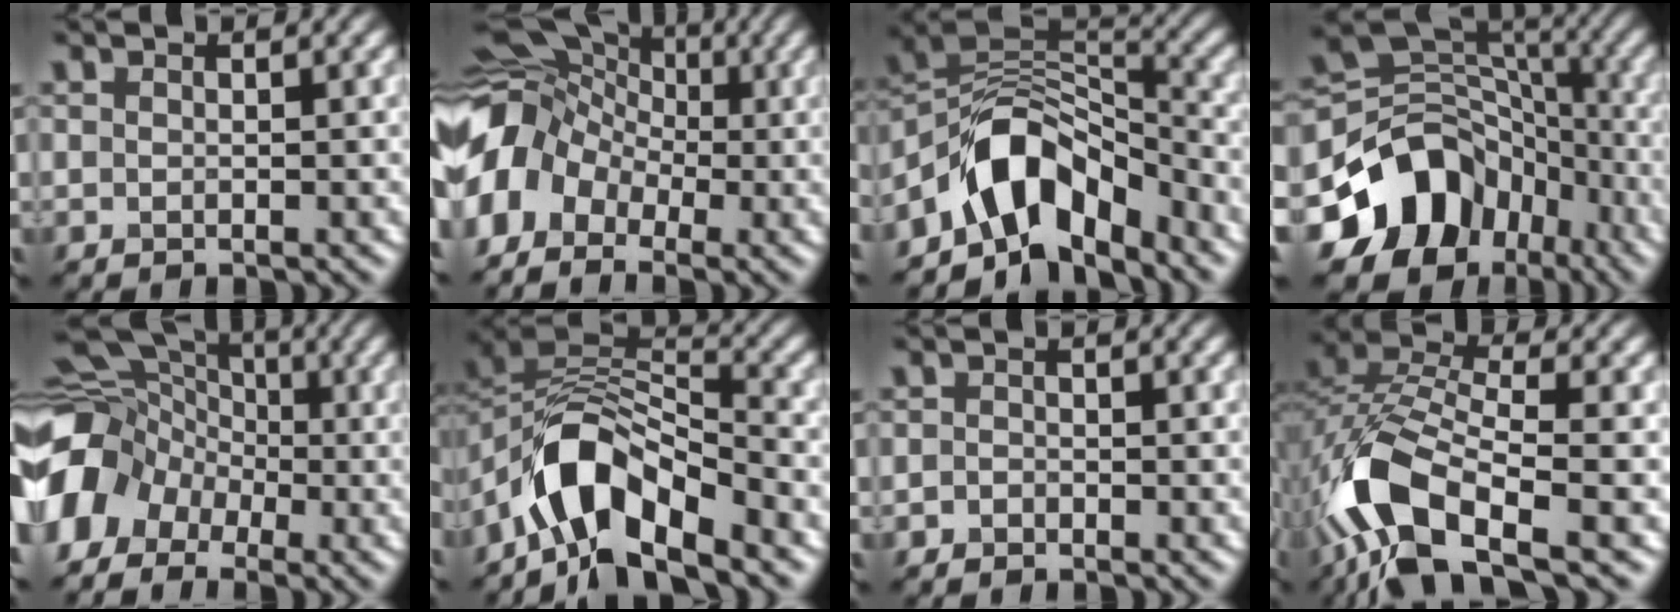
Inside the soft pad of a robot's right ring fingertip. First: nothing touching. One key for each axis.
{"total": 8.9, "fx": -2.1, "fy": 6.9, "fz": 5.2, "tx": -0.100, "ty": 0.010, "tz": -0.061}
{"total": 8.5, "fx": -5.5, "fy": 4.2, "fz": 4.8, "tx": -0.054, "ty": 0.009, "tz": -0.105}
{"total": 11.3, "fx": -5.4, "fy": 8.6, "fz": 4.8, "tx": -0.081, "ty": 0.003, "tz": -0.099}
{"total": 9.7, "fx": -3.0, "fy": 7.7, "fz": 5.1, "tx": -0.109, "ty": 0.000, "tz": -0.065}
{"total": 8.8, "fx": -5.3, "fy": 3.8, "fz": 5.9, "tx": -0.086, "ty": 0.012, "tz": -0.106}
{"total": 0.7, "fx": -0.5, "fy": 0.5, "fz": 0.1, "tx": 0.000, "ty": -0.002, "tz": -0.012}
{"total": 10.2, "fx": -4.9, "fy": 4.3, "fz": 7.8, "tx": -0.161, "ty": 0.001, "tz": -0.103}